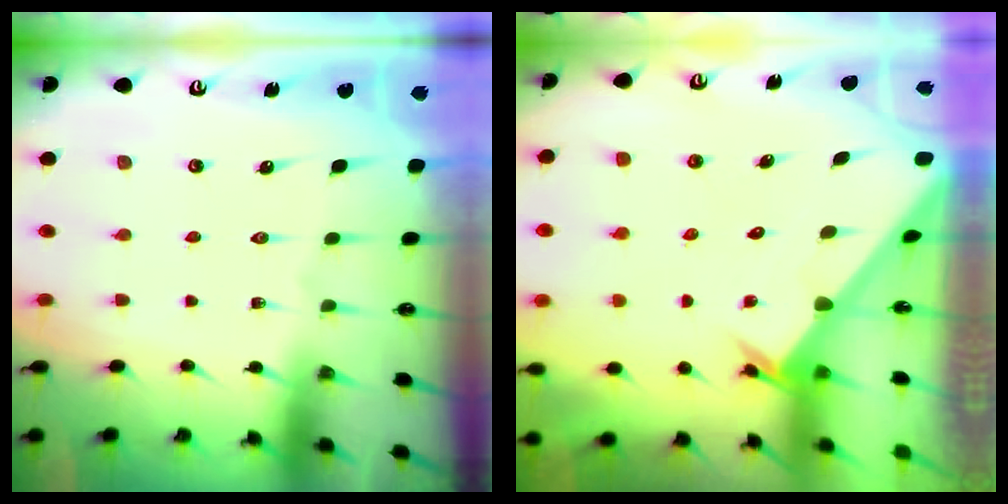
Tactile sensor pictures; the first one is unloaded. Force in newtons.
{"total": 2.4, "press": 2.4, "slide": 0.2}